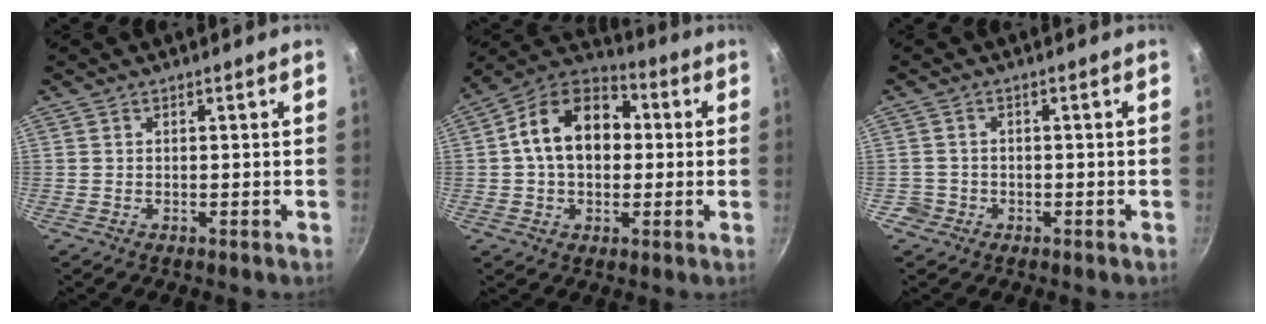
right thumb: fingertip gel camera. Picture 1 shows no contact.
{"total": 15.6, "force": [1.7, 11.1, 10.9], "torque": [-0.144, 0.033, 0.007]}
{"total": 2.3, "force": [-1.0, 2.0, 0.2], "torque": [0.009, 0.023, -0.012]}